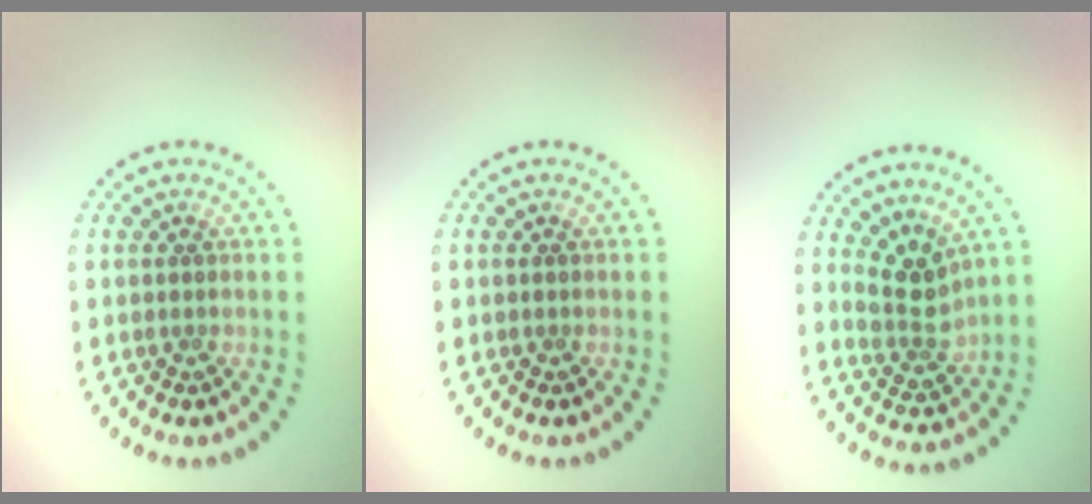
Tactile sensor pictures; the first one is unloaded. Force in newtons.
{"total": 0.0}
{"total": 2.8, "press": 2.4, "slide": 1.5}